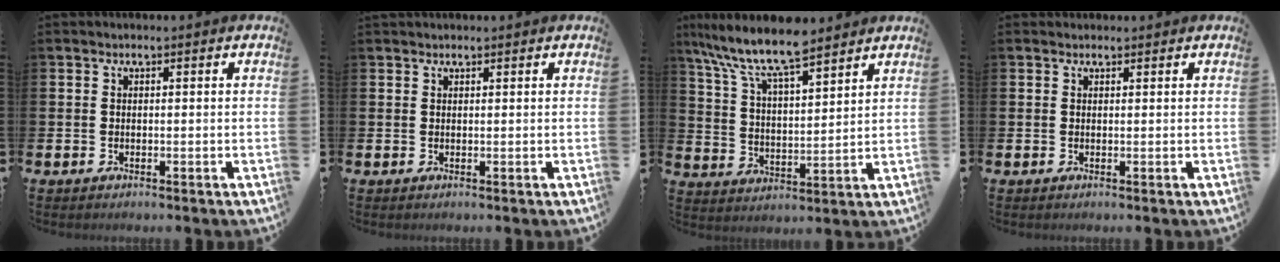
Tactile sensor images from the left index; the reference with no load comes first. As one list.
[{"total": 0.8, "force": [0.8, 0.1, 0.0], "torque": [0.008, -0.002, 0.012]}, {"total": 9.5, "force": [8.4, 1.7, 4.1], "torque": [-0.109, -0.041, 0.148]}, {"total": 0.8, "force": [0.7, 0.3, 0.0], "torque": [0.014, -0.002, 0.010]}]